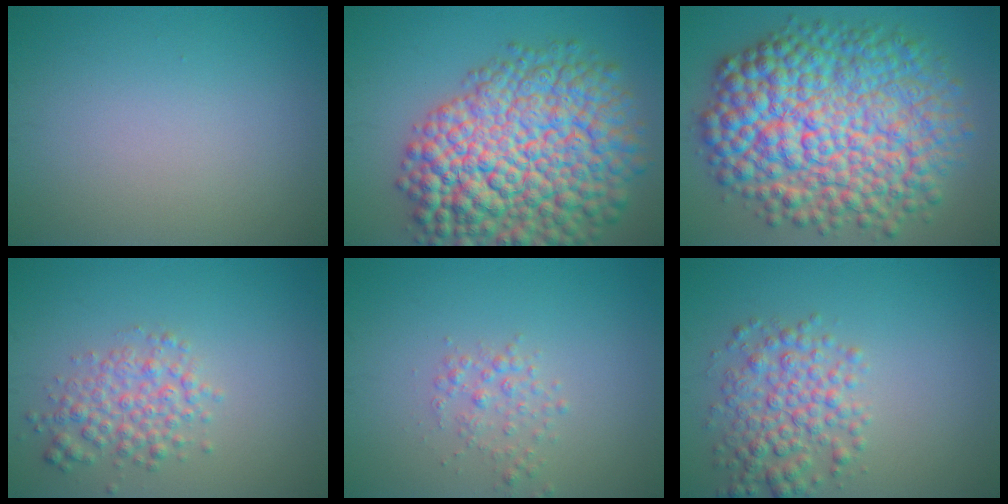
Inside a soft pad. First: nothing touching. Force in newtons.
{"total": 15.1, "press": 15.1, "slide": 0.6}
{"total": 14.5, "press": 14.5, "slide": 0.1}
{"total": 3.2, "press": 3.2, "slide": 0.1}
{"total": 1.7, "press": 1.7, "slide": 0.1}
{"total": 4.5, "press": 4.5, "slide": 0.1}